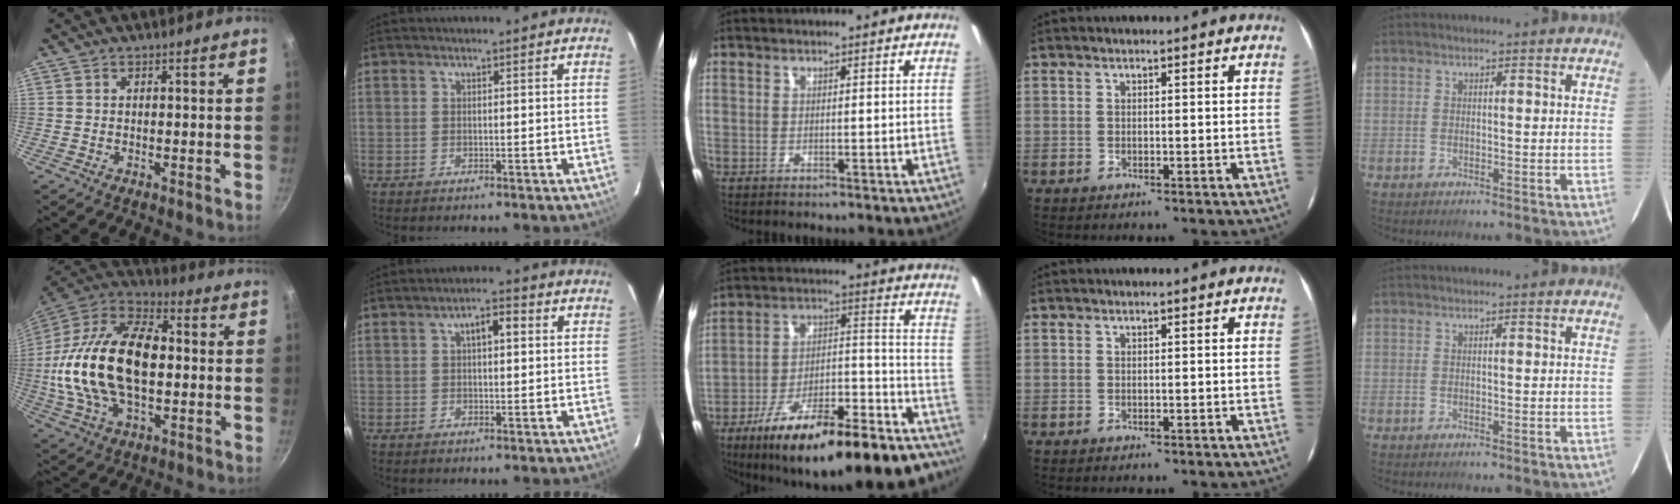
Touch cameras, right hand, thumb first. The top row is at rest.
{"thumb": {"total": 26.7, "force": [-0.3, 15.3, 21.8], "torque": [-0.410, 0.035, -0.016]}, "index": {"total": 4.1, "force": [1.0, 1.8, 3.5], "torque": [-0.055, 0.015, 0.017]}, "middle": {"total": 28.1, "force": [-21.0, 8.0, 16.7], "torque": [-0.238, -0.007, -0.298]}}